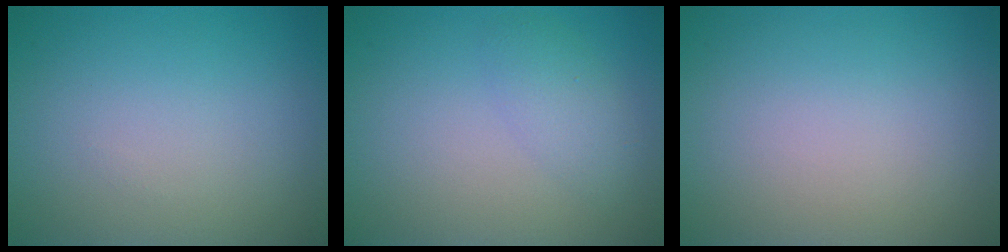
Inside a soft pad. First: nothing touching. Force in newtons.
{"total": 2.0, "press": 2.0, "slide": 0.2}
{"total": 0.0}